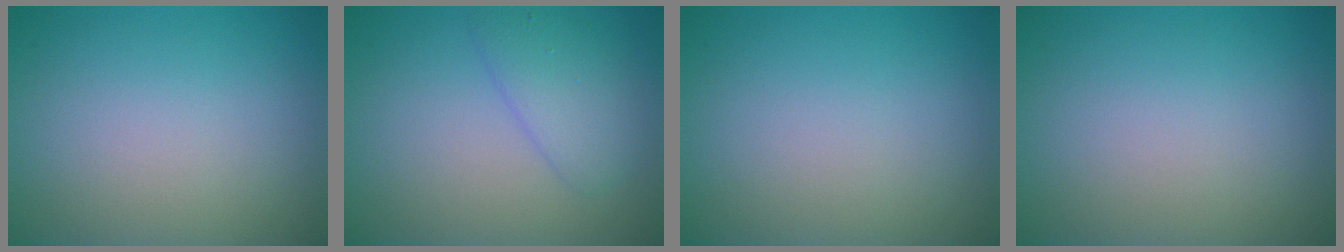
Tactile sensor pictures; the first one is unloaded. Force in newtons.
{"total": 2.7, "press": 2.7, "slide": 0.1}
{"total": 0.0}
{"total": 0.0}